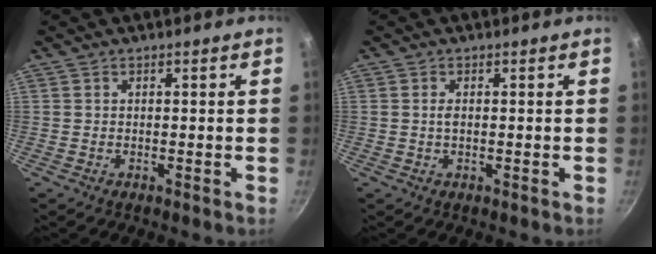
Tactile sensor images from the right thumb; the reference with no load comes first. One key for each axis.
{"total": 1.2, "fx": 0.1, "fy": 0.6, "fz": 1.0, "tx": -0.021, "ty": -0.001, "tz": 0.003}